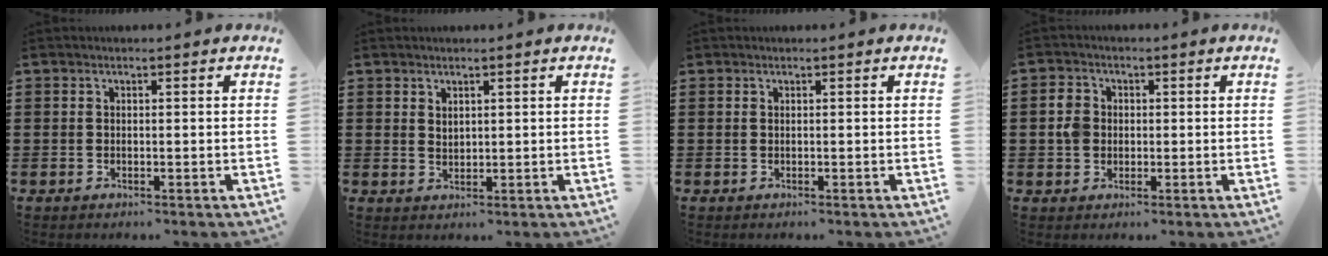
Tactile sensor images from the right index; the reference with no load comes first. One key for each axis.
{"total": 1.4, "fx": 1.2, "fy": 0.7, "fz": 0.3, "tx": -0.007, "ty": 0.003, "tz": 0.024}
{"total": 0.0}
{"total": 3.6, "fx": 0.0, "fy": 3.1, "fz": 1.9, "tx": -0.052, "ty": 0.009, "tz": -0.005}